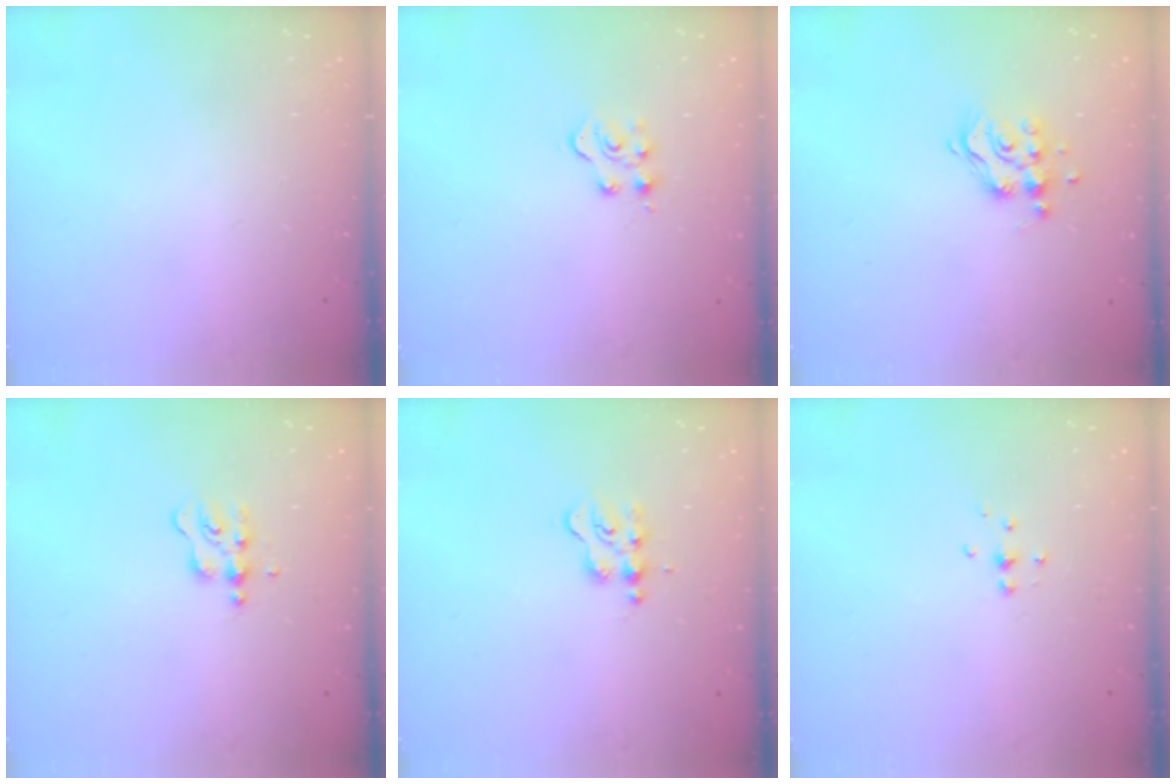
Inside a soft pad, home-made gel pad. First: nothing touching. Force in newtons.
{"total": 4.8, "press": 4.8, "slide": 0.3}
{"total": 11.8, "press": 11.7, "slide": 1.0}
{"total": 3.8, "press": 3.8, "slide": 0.4}
{"total": 3.0, "press": 3.0, "slide": 0.4}
{"total": 3.9, "press": 3.9, "slide": 0.6}